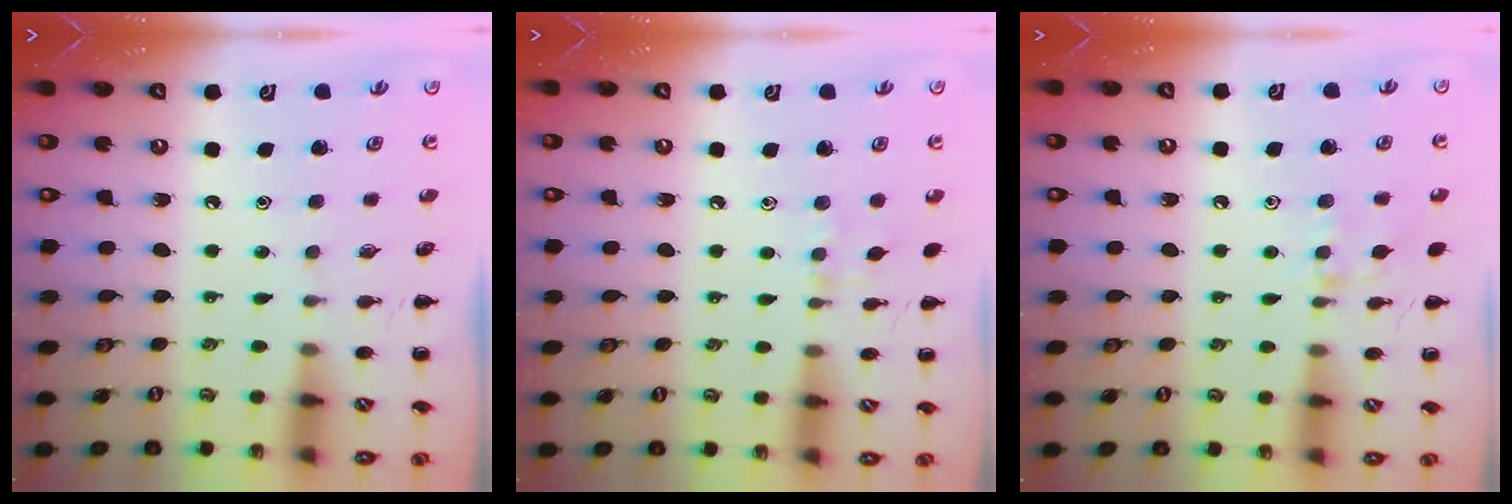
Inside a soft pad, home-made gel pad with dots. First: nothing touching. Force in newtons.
{"total": 5.2, "press": 5.0, "slide": 1.3}
{"total": 8.0, "press": 7.9, "slide": 1.2}